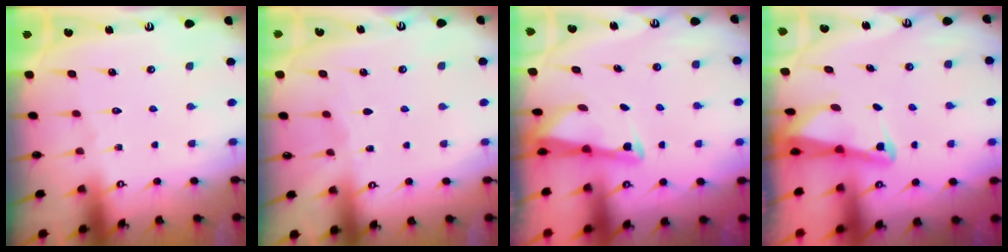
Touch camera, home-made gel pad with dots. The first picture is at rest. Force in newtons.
{"total": 1.5, "press": 1.5, "slide": 0.3}
{"total": 2.9, "press": 2.9, "slide": 0.2}
{"total": 2.5, "press": 2.5, "slide": 0.4}